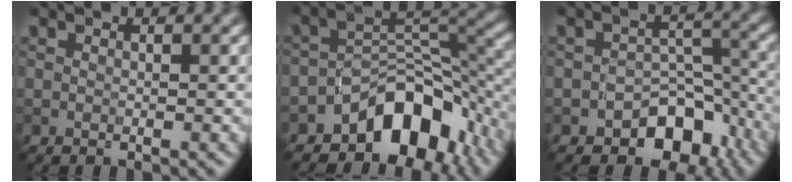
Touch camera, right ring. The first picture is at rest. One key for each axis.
{"total": 9.3, "fx": -5.5, "fy": 5.3, "fz": 5.3, "tx": -0.058, "ty": -0.001, "tz": -0.089}
{"total": 6.2, "fx": -3.8, "fy": 3.8, "fz": 3.0, "tx": -0.017, "ty": 0.001, "tz": -0.059}